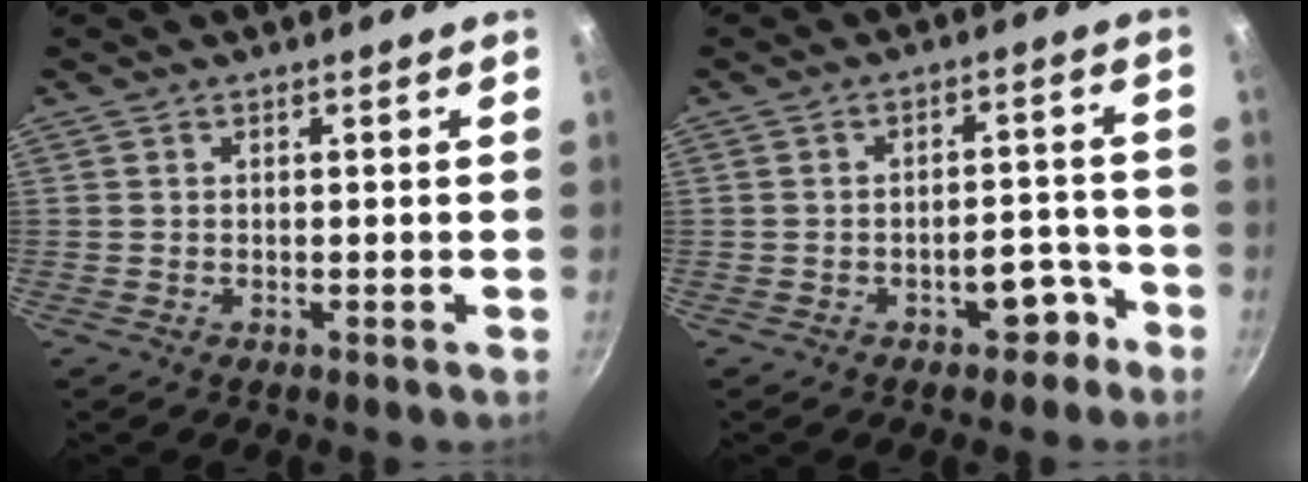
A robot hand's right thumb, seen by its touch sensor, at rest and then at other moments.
{"total": 5.7, "force": [-3.3, 3.3, 3.3], "torque": [-0.012, 0.045, -0.029]}